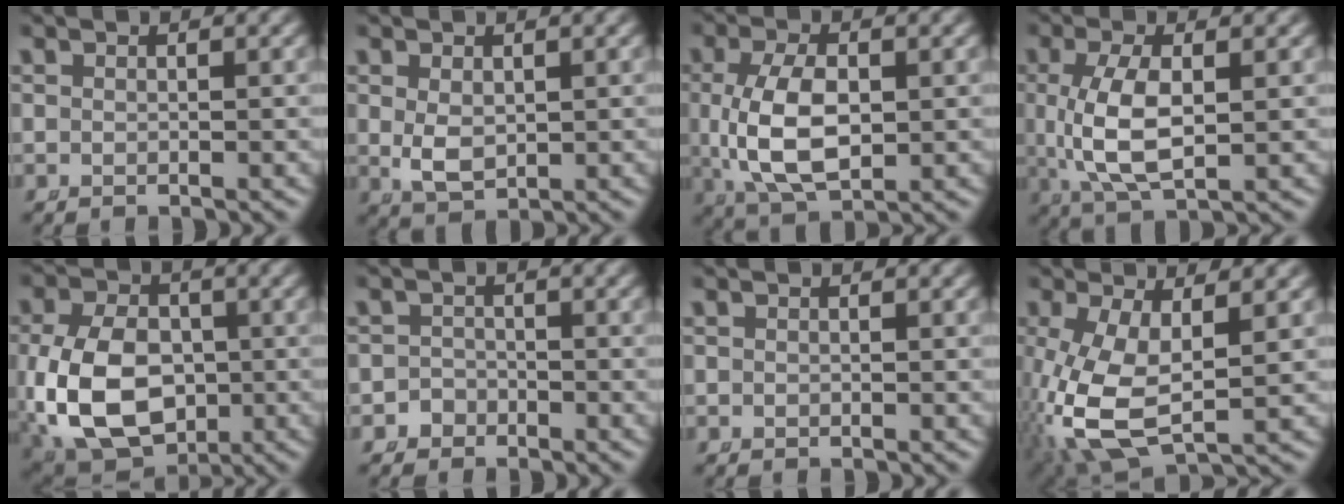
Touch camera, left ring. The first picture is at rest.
{"total": 3.0, "force": [-0.1, 2.0, 2.2], "torque": [-0.056, -0.025, 0.020]}
{"total": 7.1, "force": [-0.3, 4.1, 5.7], "torque": [-0.134, -0.014, 0.012]}
{"total": 5.9, "force": [0.0, 2.7, 5.2], "torque": [-0.124, -0.012, 0.016]}
{"total": 11.2, "force": [-1.5, 8.5, 7.2], "torque": [-0.167, -0.047, -0.001]}
{"total": 2.6, "force": [-1.6, 2.1, -0.1], "torque": [-0.004, -0.012, -0.027]}
{"total": 0.0}
{"total": 9.2, "force": [-1.7, 5.7, 7.0], "torque": [-0.190, -0.059, 0.011]}